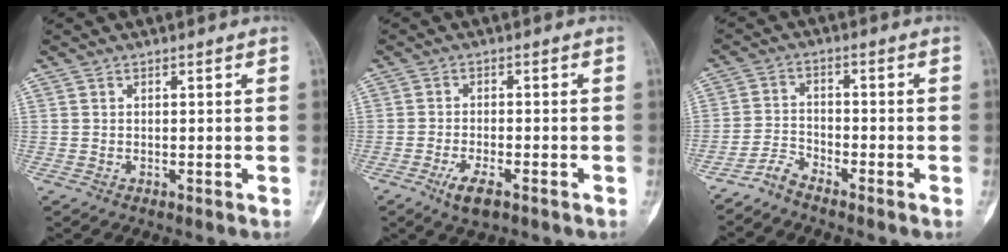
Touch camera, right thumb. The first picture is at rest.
{"total": 4.6, "force": [-2.6, 1.6, 3.5], "torque": [-0.066, 0.002, -0.044]}
{"total": 3.5, "force": [-3.4, 0.5, 0.6], "torque": [-0.011, 0.011, -0.074]}